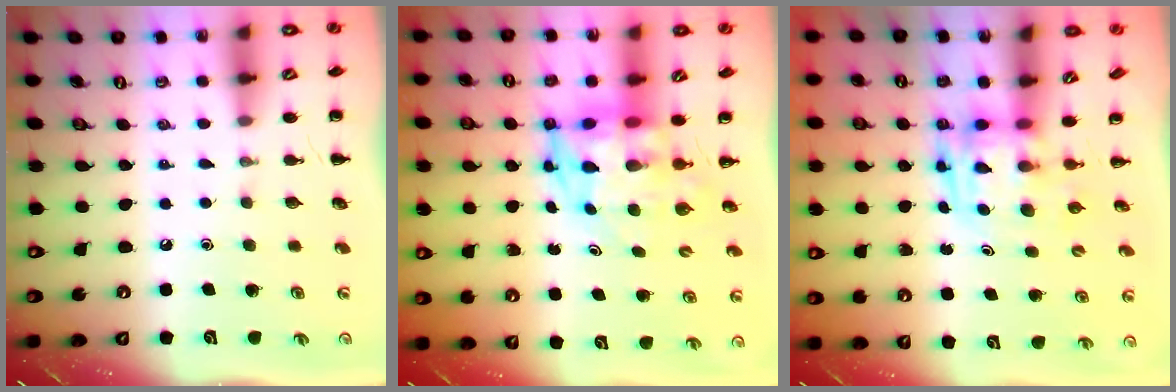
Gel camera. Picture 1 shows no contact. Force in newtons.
{"total": 6.2, "press": 5.8, "slide": 2.1}
{"total": 3.9, "press": 3.8, "slide": 0.7}